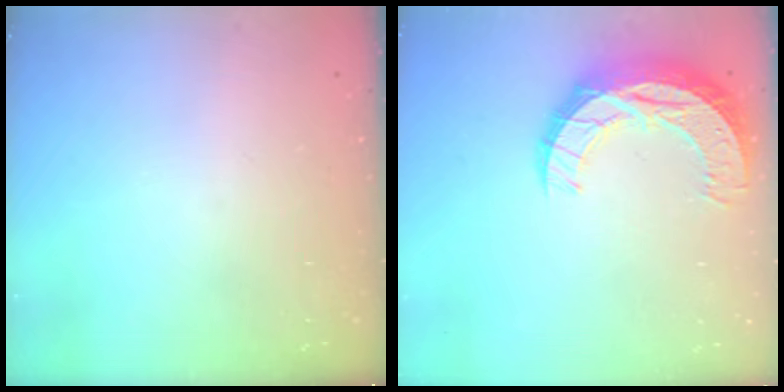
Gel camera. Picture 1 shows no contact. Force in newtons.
{"total": 13.7, "press": 13.7, "slide": 0.9}